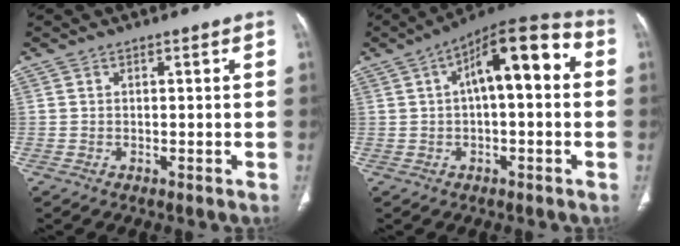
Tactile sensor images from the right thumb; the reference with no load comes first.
{"total": 14.4, "force": [2.5, 5.7, 13.1], "torque": [-0.183, 0.043, 0.029]}